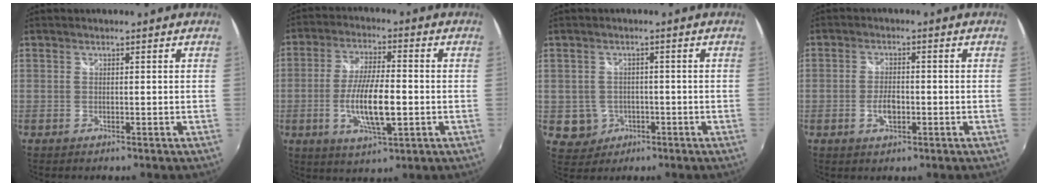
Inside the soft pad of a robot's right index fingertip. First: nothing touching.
{"total": 11.0, "force": [-2.5, 2.9, 10.3], "torque": [-0.198, -0.010, -0.043]}
{"total": 4.9, "force": [-1.0, 4.7, 0.6], "torque": [-0.023, 0.014, -0.003]}
{"total": 4.0, "force": [-1.2, 2.0, 3.3], "torque": [-0.065, -0.001, -0.021]}